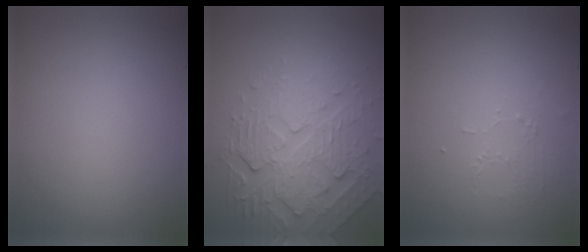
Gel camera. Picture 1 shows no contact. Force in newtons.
{"total": 6.8, "press": 5.1, "slide": 4.4}
{"total": 1.0, "press": 0.5, "slide": 0.9}